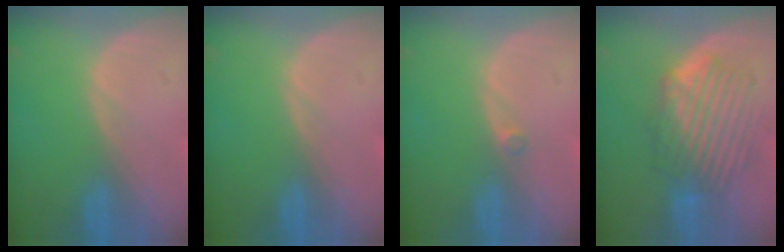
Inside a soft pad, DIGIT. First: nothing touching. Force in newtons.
{"total": 0.0}
{"total": 1.0, "press": 0.8, "slide": 0.5}
{"total": 8.4, "press": 8.0, "slide": 2.5}